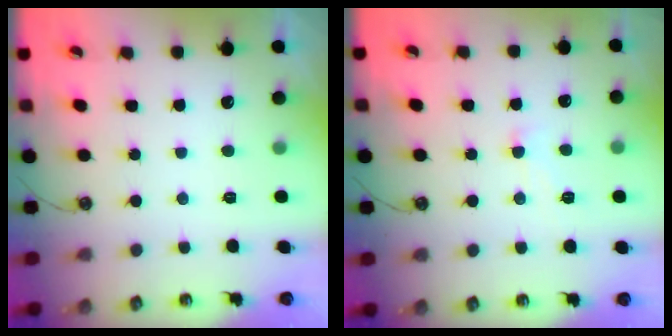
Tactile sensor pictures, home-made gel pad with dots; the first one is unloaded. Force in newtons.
{"total": 2.8, "press": 2.8, "slide": 0.5}